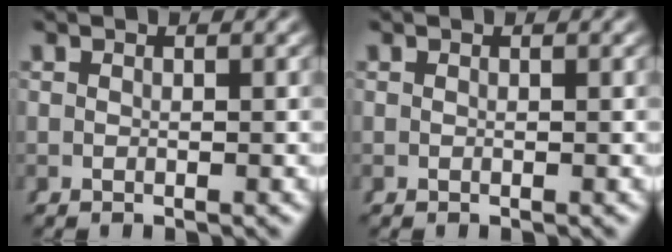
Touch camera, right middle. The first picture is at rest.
{"total": 0.0}